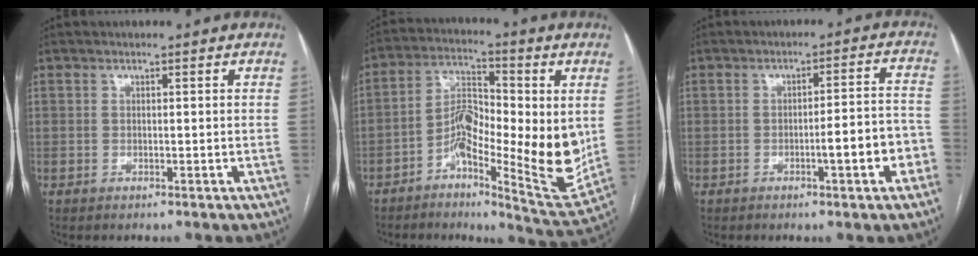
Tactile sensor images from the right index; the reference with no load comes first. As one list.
[{"total": 15.1, "force": [-1.6, 4.3, 14.4], "torque": [-0.232, 0.001, -0.029]}, {"total": 6.8, "force": [-2.7, 0.8, 6.2], "torque": [-0.077, 0.020, -0.032]}]